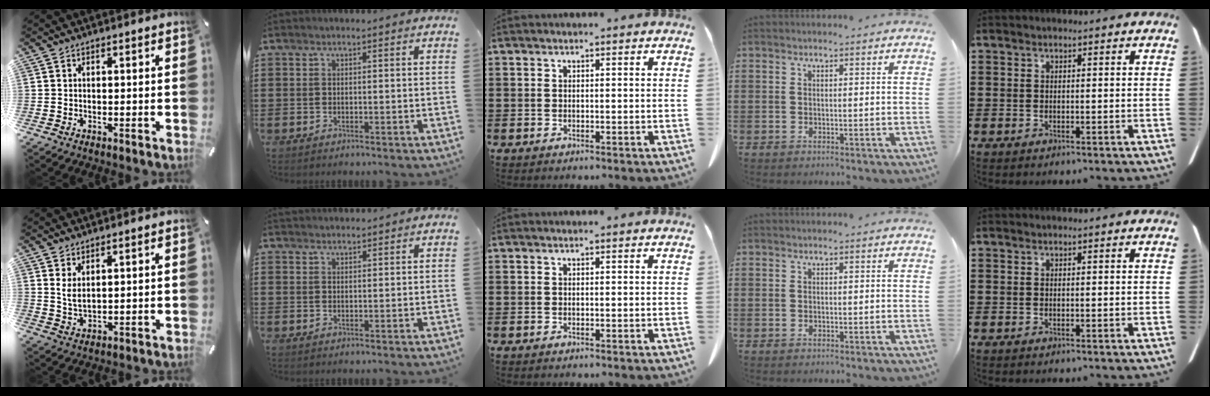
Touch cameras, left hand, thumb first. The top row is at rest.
{"thumb": {"total": 3.6, "force": [2.2, 1.4, 2.5], "torque": [-0.061, -0.007, 0.037]}, "index": {"total": 1.4, "force": [1.3, 0.2, 0.1], "torque": [-0.004, 0.000, 0.027]}}